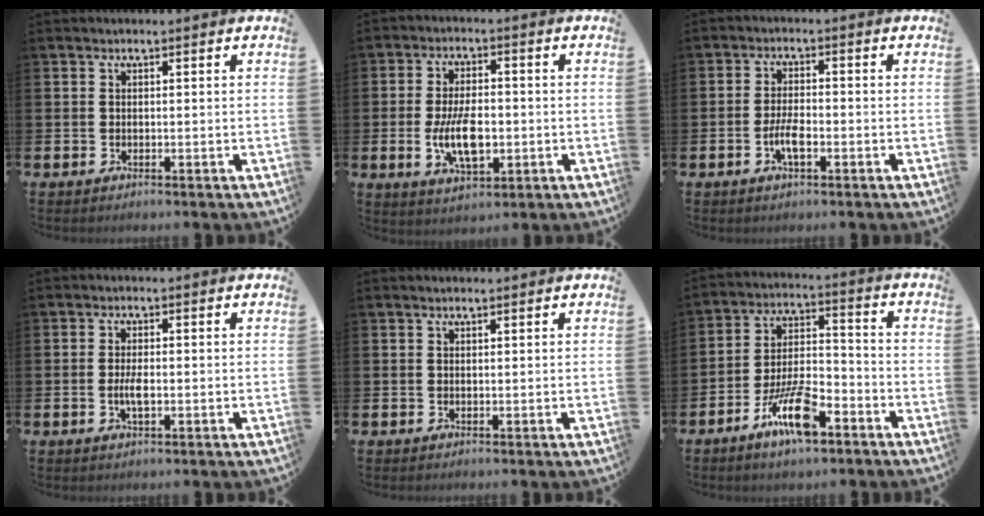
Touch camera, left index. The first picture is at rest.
{"total": 7.3, "force": [-1.2, 3.6, 6.2], "torque": [-0.097, -0.008, -0.026]}
{"total": 3.5, "force": [-1.2, 1.2, 3.0], "torque": [-0.053, -0.001, -0.026]}
{"total": 2.6, "force": [-0.4, 1.0, 2.4], "torque": [-0.037, -0.003, -0.010]}
{"total": 0.8, "force": [0.7, 0.1, 0.3], "torque": [-0.001, -0.001, 0.011]}
{"total": 10.0, "force": [-5.7, 3.3, 7.6], "torque": [-0.154, 0.007, -0.106]}